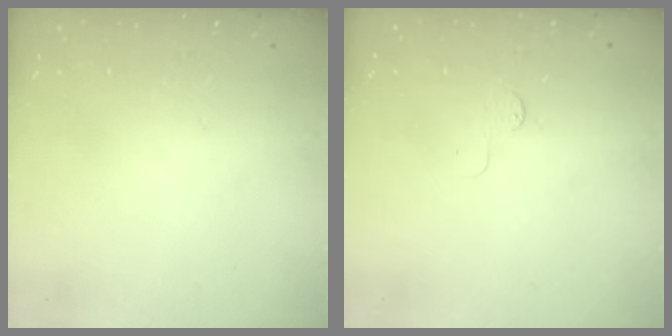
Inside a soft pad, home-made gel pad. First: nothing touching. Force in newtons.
{"total": 2.6, "press": 2.6, "slide": 0.3}